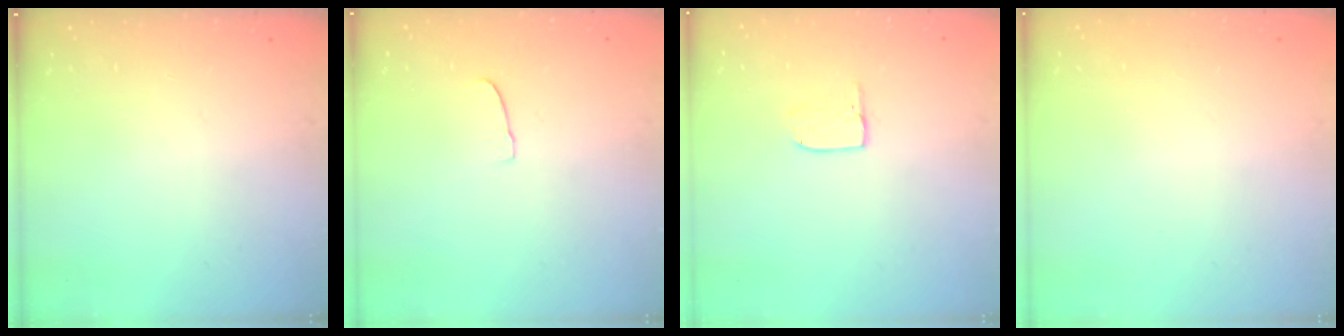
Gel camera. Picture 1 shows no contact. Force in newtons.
{"total": 4.2, "press": 4.2, "slide": 0.4}
{"total": 5.2, "press": 5.2, "slide": 0.4}
{"total": 0.0}